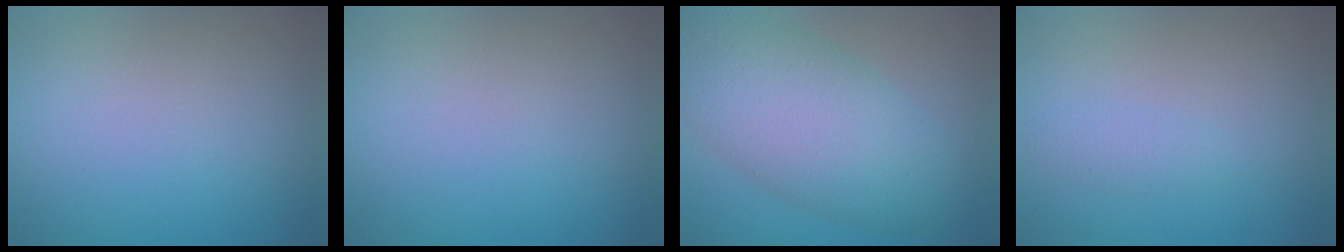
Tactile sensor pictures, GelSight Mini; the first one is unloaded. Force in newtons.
{"total": 0.0}
{"total": 8.2, "press": 8.2, "slide": 0.4}
{"total": 1.0, "press": 1.0, "slide": 0.1}